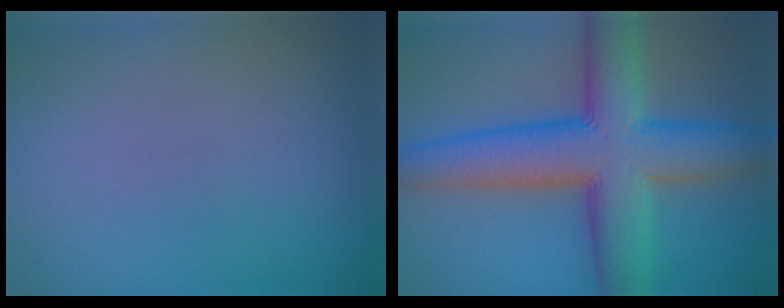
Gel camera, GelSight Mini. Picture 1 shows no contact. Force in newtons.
{"total": 11.9, "press": 11.9, "slide": 0.2}